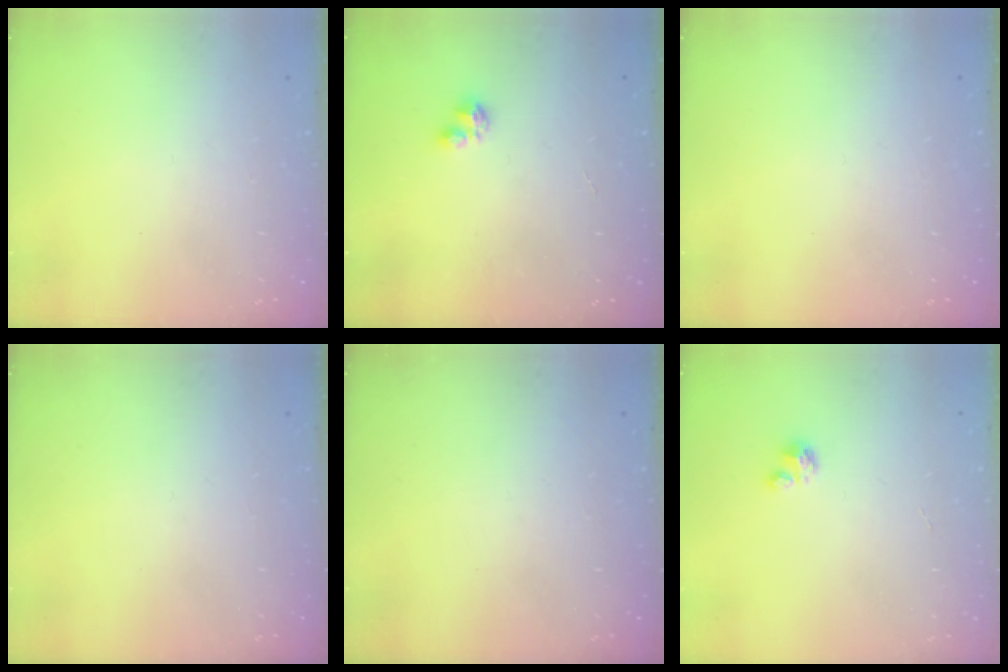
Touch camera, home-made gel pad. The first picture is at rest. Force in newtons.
{"total": 1.0, "press": 1.0, "slide": 0.1}
{"total": 0.0}
{"total": 0.0}
{"total": 0.0}
{"total": 3.3, "press": 3.3, "slide": 0.2}